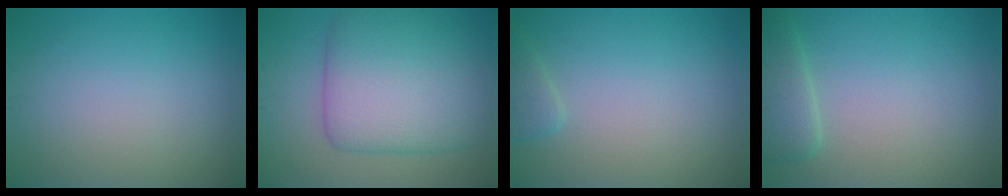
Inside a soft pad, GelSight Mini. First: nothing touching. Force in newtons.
{"total": 9.3, "press": 9.3, "slide": 0.1}
{"total": 1.3, "press": 1.3, "slide": 0.1}
{"total": 2.9, "press": 2.9, "slide": 0.3}